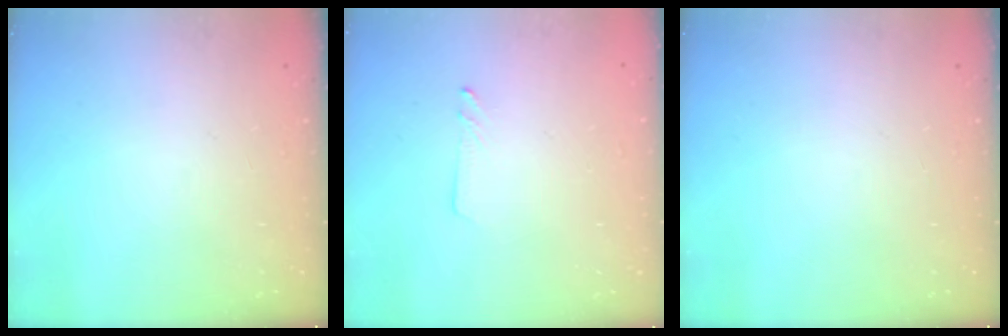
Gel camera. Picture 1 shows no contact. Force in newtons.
{"total": 1.8, "press": 1.7, "slide": 0.0}
{"total": 0.0}